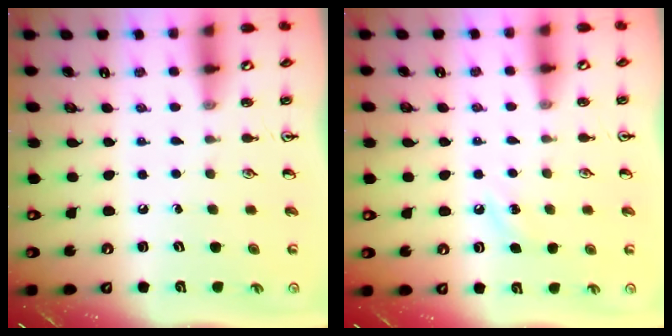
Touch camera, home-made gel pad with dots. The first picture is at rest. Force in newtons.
{"total": 3.3, "press": 3.1, "slide": 1.2}